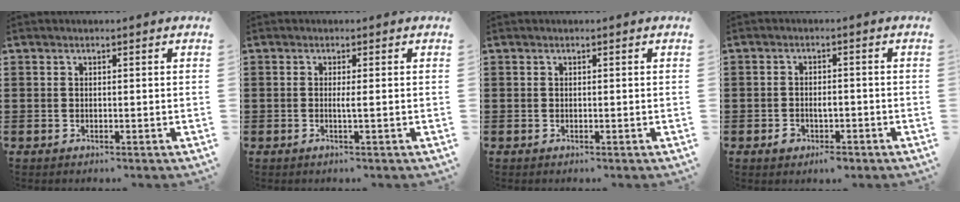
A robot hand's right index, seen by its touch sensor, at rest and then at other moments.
{"total": 1.2, "force": [-0.2, -0.3, 1.2], "torque": [-0.022, -0.005, -0.006]}
{"total": 0.0}
{"total": 2.3, "force": [-1.2, 1.3, 1.5], "torque": [-0.029, 0.003, -0.024]}